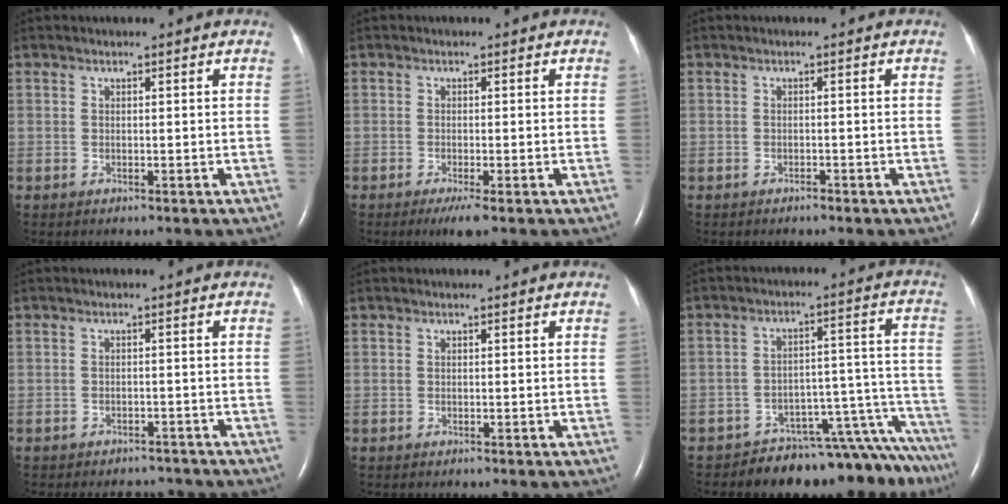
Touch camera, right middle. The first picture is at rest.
{"total": 2.5, "force": [-1.5, 0.1, 2.1], "torque": [-0.038, -0.009, -0.026]}
{"total": 0.5, "force": [-0.5, 0.1, 0.1], "torque": [-0.008, -0.001, -0.009]}
{"total": 5.9, "force": [-5.5, 2.1, 1.0], "torque": [-0.012, 0.001, -0.064]}
{"total": 0.0}
{"total": 14.0, "force": [-13.6, 1.8, 2.8], "torque": [0.013, 0.063, -0.175]}